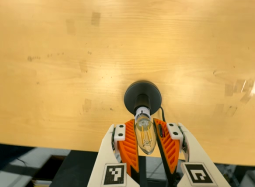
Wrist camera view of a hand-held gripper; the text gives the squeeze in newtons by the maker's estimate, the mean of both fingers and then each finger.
{"total": 11.7, "left": 10.7, "right": 12.8}